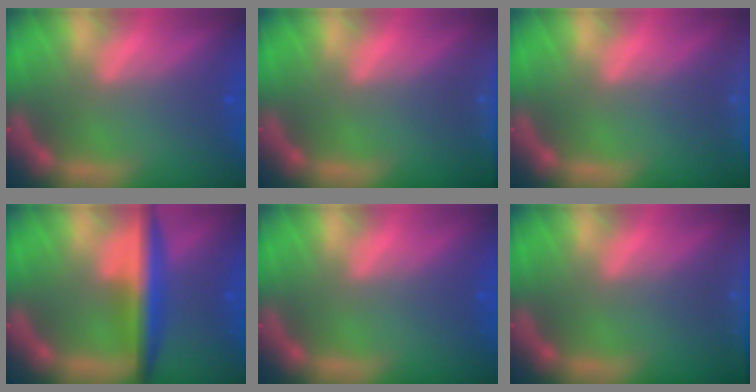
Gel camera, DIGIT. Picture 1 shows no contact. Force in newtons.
{"total": 6.5}
{"total": 8.0}
{"total": 5.5}
{"total": 0.0}
{"total": 6.5}